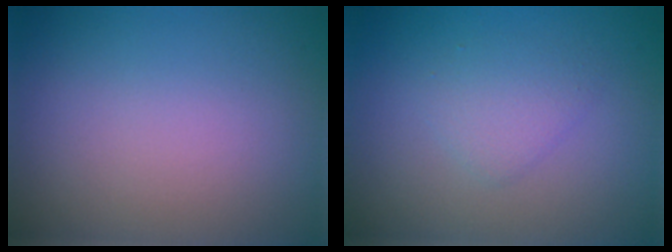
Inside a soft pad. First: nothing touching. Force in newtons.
{"total": 1.9, "press": 1.9, "slide": 0.2}